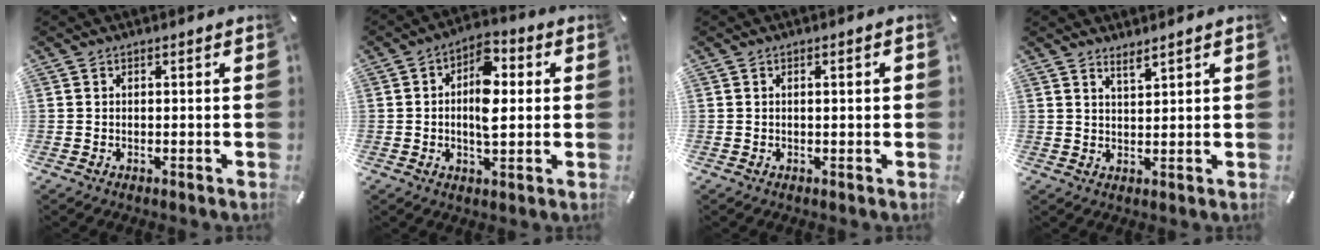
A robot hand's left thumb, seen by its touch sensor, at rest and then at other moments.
{"total": 9.9, "force": [0.8, 5.3, 8.3], "torque": [-0.135, -0.003, 0.009]}
{"total": 2.1, "force": [0.2, 0.5, 2.0], "torque": [-0.036, 0.002, 0.002]}
{"total": 2.7, "force": [2.5, 0.2, 1.0], "torque": [-0.023, -0.012, 0.045]}